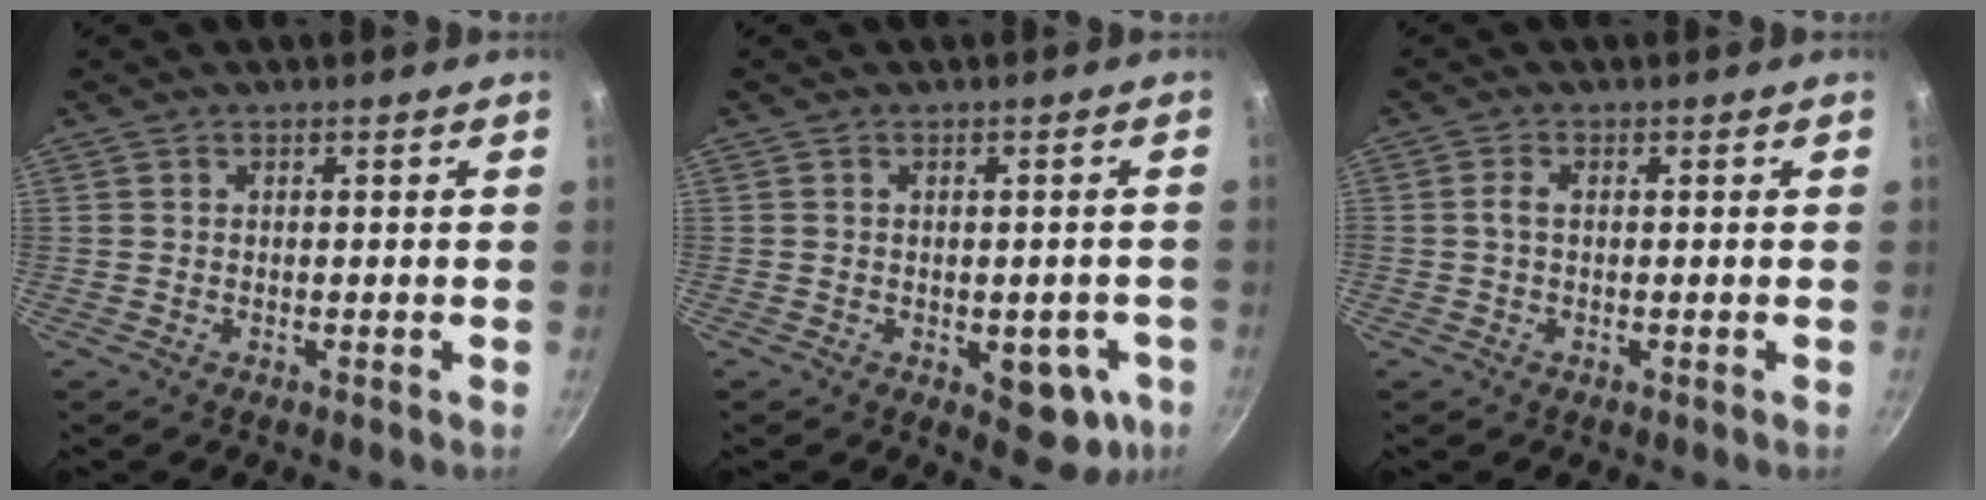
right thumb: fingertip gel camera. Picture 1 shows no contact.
{"total": 7.2, "force": [-2.7, 3.9, 5.5], "torque": [-0.037, 0.009, -0.024]}
{"total": 1.6, "force": [-0.1, 0.8, 1.4], "torque": [-0.029, 0.001, -0.003]}